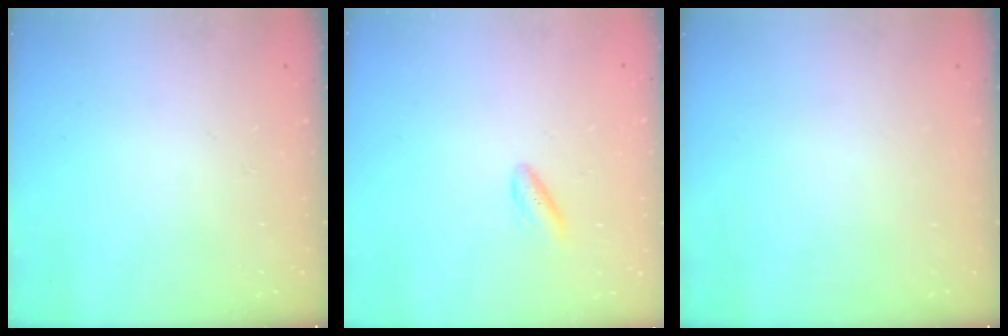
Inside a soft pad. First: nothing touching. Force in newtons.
{"total": 3.0, "press": 2.7, "slide": 1.4}
{"total": 0.0}